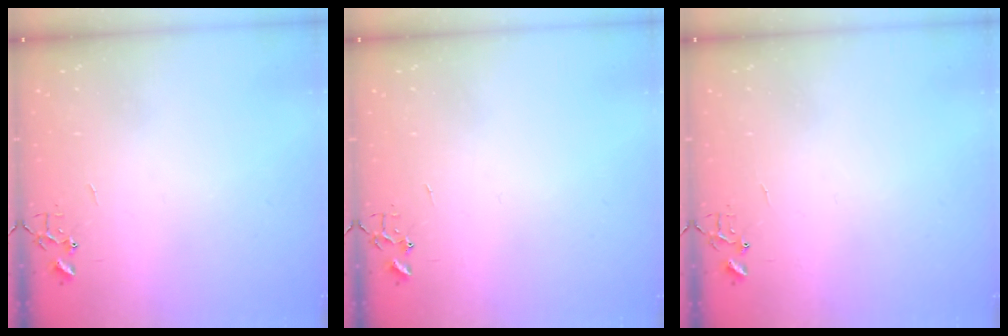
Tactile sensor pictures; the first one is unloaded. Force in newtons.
{"total": 0.0}
{"total": 6.4, "press": 6.4, "slide": 0.6}